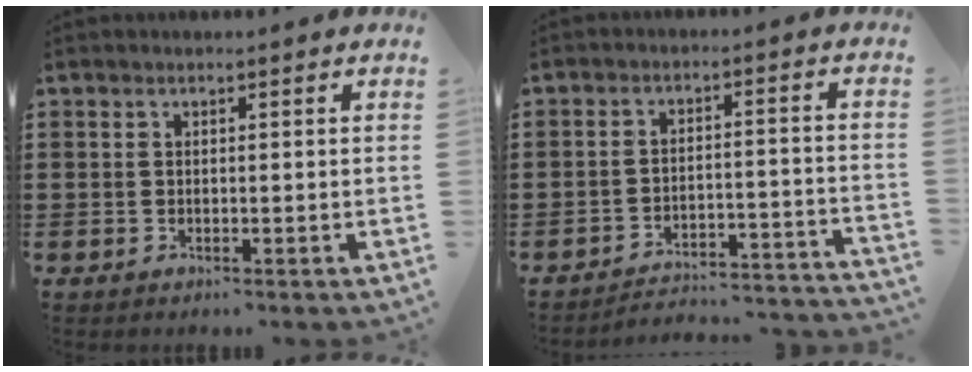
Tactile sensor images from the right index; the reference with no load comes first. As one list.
[{"total": 3.2, "force": [-3.0, 0.5, 1.1], "torque": [-0.026, -0.006, -0.067]}]